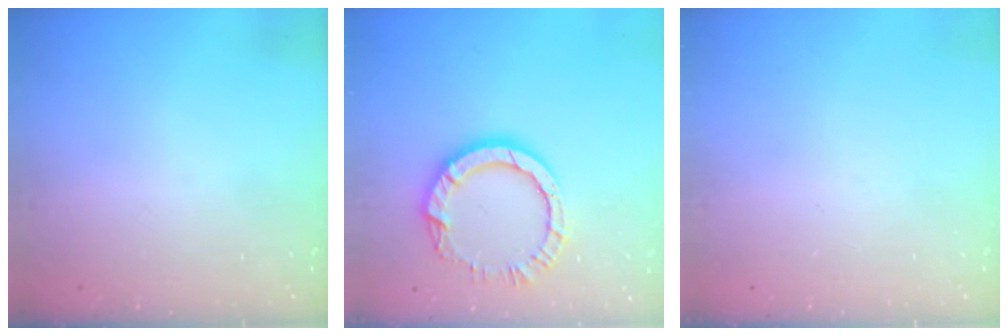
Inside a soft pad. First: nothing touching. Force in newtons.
{"total": 10.6, "press": 10.6, "slide": 1.0}
{"total": 0.0}